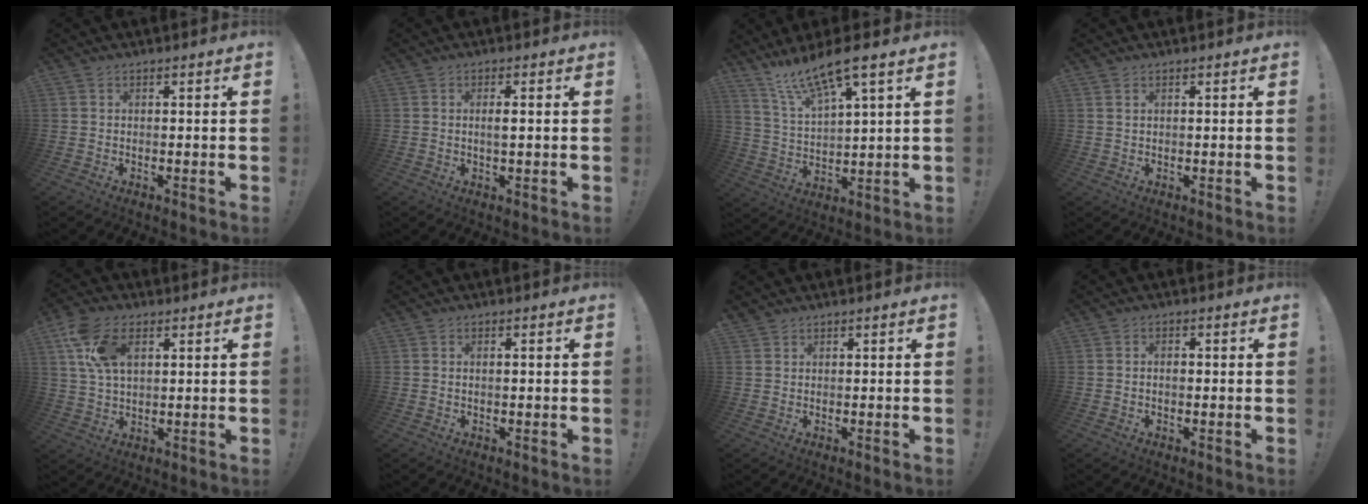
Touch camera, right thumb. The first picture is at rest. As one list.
[{"total": 2.3, "force": [0.1, 0.4, 2.2], "torque": [-0.027, -0.006, -0.003]}, {"total": 12.1, "force": [9.6, 1.8, 7.1], "torque": [-0.144, -0.055, 0.167]}, {"total": 1.0, "force": [0.7, 0.4, 0.6], "torque": [-0.010, -0.001, 0.012]}, {"total": 12.1, "force": [5.1, 7.0, 8.5], "torque": [-0.171, -0.001, 0.099]}, {"total": 0.7, "force": [0.2, 0.2, 0.6], "torque": [-0.005, -0.001, 0.002]}, {"total": 1.1, "force": [1.0, 0.4, 0.2], "torque": [0.001, -0.006, 0.018]}, {"total": 1.1, "force": [-0.3, 0.9, 0.7], "torque": [-0.008, 0.004, -0.006]}]